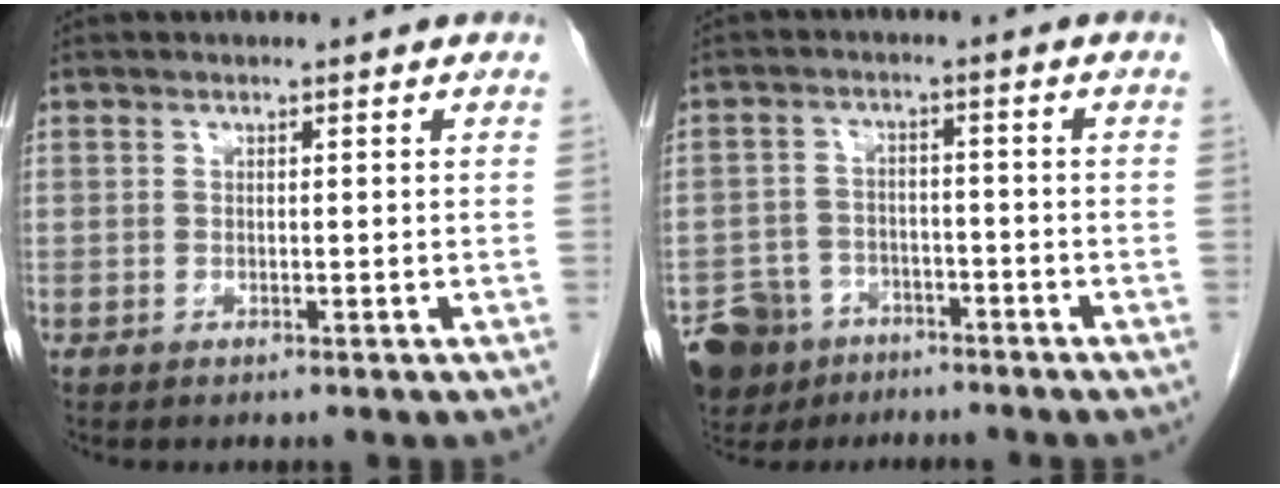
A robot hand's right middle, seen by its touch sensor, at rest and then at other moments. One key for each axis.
{"total": 8.1, "fx": -5.8, "fy": 5.4, "fz": 1.6, "tx": -0.040, "ty": 0.000, "tz": -0.097}